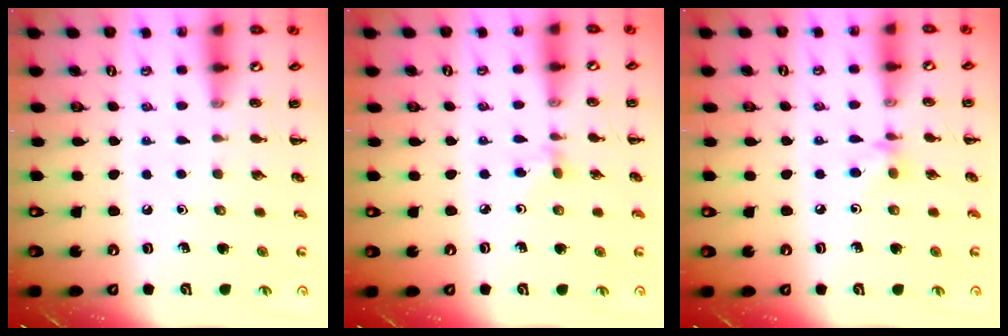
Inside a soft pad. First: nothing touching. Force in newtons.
{"total": 2.6, "press": 2.4, "slide": 1.1}
{"total": 5.2, "press": 5.1, "slide": 1.1}